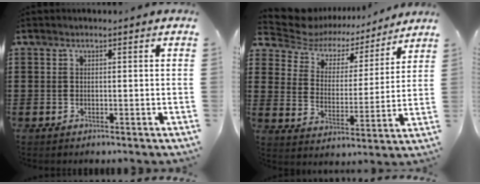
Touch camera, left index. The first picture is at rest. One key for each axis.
{"total": 6.2, "fx": 5.4, "fy": 2.5, "fz": 1.6, "tx": -0.062, "ty": -0.033, "tz": 0.092}